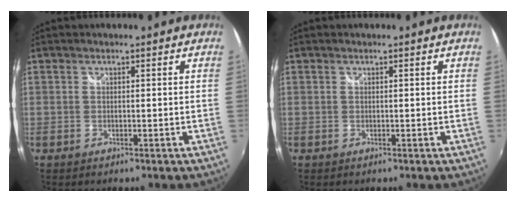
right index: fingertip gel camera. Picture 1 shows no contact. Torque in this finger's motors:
{"motor_torque": [-0.05, 0.22, 0.00, 0.00]}